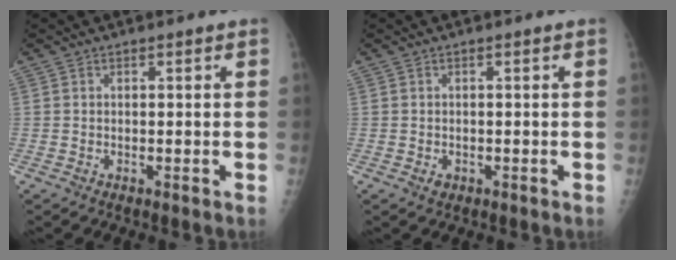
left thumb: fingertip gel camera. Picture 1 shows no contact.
{"total": 1.2, "force": [-0.4, 0.9, 0.6], "torque": [-0.002, 0.002, -0.003]}